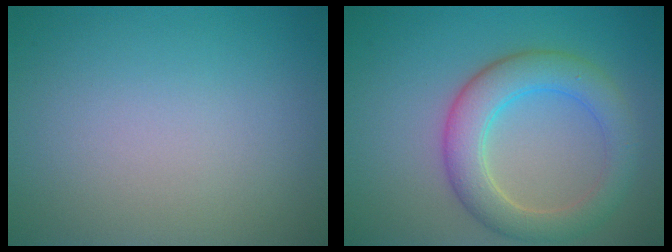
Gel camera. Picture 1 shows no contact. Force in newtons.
{"total": 5.4, "press": 5.4, "slide": 0.3}